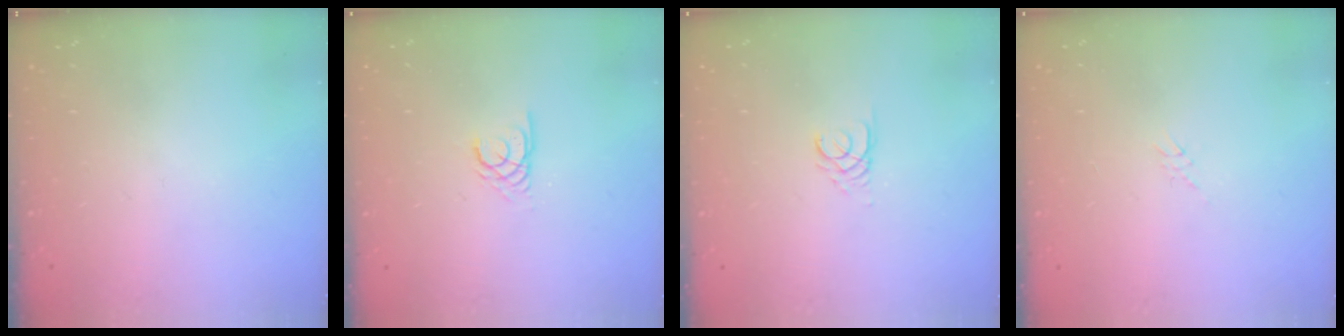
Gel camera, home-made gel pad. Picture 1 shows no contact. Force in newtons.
{"total": 2.2, "press": 2.2, "slide": 0.1}
{"total": 2.6, "press": 2.6, "slide": 0.3}
{"total": 3.7, "press": 3.6, "slide": 0.7}